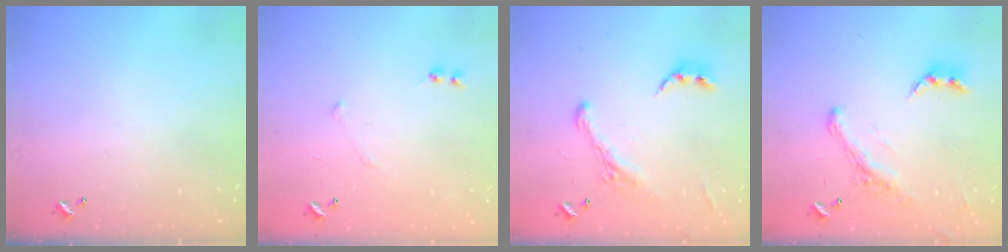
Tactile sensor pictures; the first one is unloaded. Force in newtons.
{"total": 5.4, "press": 5.3, "slide": 0.7}
{"total": 2.9, "press": 2.6, "slide": 1.2}
{"total": 2.9, "press": 2.5, "slide": 1.4}